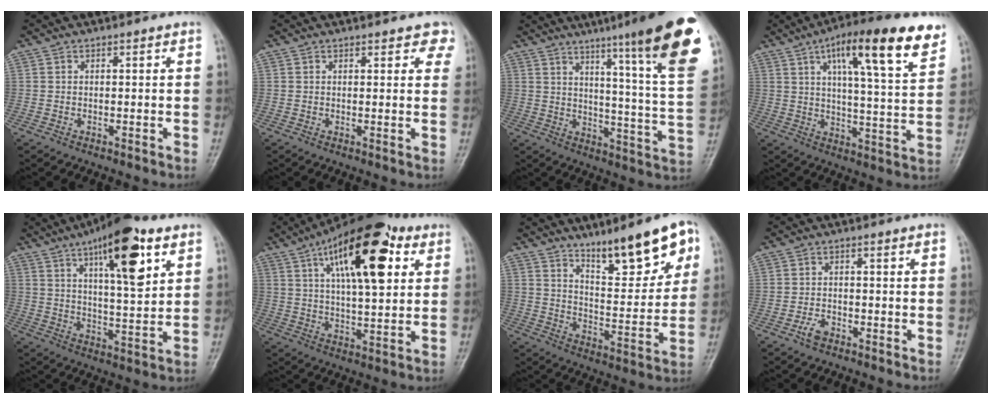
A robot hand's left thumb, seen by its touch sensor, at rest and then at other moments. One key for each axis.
{"total": 4.0, "fx": 3.0, "fy": 1.8, "fz": 1.9, "tx": 0.010, "ty": -0.007, "tz": 0.026}
{"total": 22.3, "fx": 14.1, "fy": 1.2, "fz": 17.3, "tx": -0.214, "ty": -0.068, "tz": 0.187}
{"total": 17.9, "fx": 9.9, "fy": 4.2, "fz": 14.2, "tx": -0.190, "ty": -0.031, "tz": 0.147}
{"total": 16.8, "fx": 8.1, "fy": 5.1, "fz": 13.8, "tx": -0.193, "ty": -0.029, "tz": 0.126}
{"total": 20.3, "fx": 8.0, "fy": 8.1, "fz": 16.8, "tx": -0.245, "ty": -0.010, "tz": 0.121}
{"total": 15.6, "fx": 9.6, "fy": 4.4, "fz": 11.5, "tx": -0.134, "ty": -0.053, "tz": 0.154}
{"total": 2.6, "fx": -1.7, "fy": 1.3, "fz": 1.5, "tx": -0.030, "ty": 0.011, "tz": -0.032}